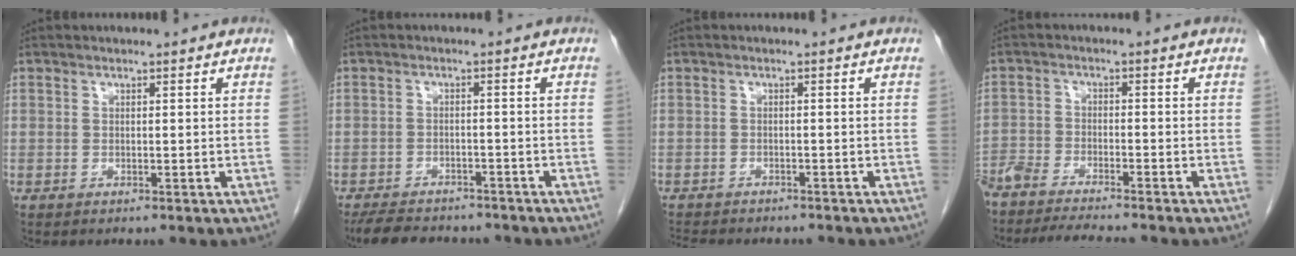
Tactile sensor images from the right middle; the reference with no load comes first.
{"total": 9.9, "force": [-8.6, 3.3, 3.6], "torque": [-0.061, -0.005, -0.121]}
{"total": 8.2, "force": [-7.2, 2.4, 3.0], "torque": [-0.049, 0.000, -0.096]}
{"total": 10.7, "force": [-9.8, 0.4, 4.4], "torque": [-0.064, -0.016, -0.157]}